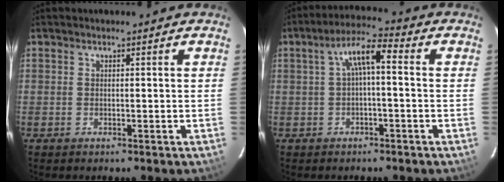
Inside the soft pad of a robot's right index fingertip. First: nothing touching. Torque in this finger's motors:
{"motor_torque": [0.36, -0.11, 0.29, 0.08]}